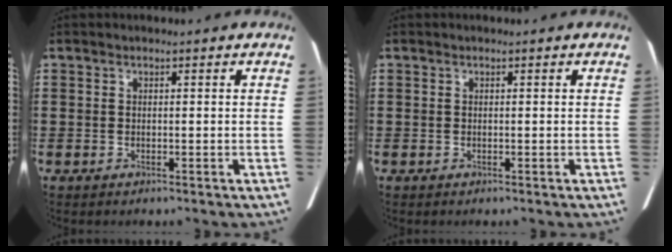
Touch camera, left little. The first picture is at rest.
{"total": 0.0}